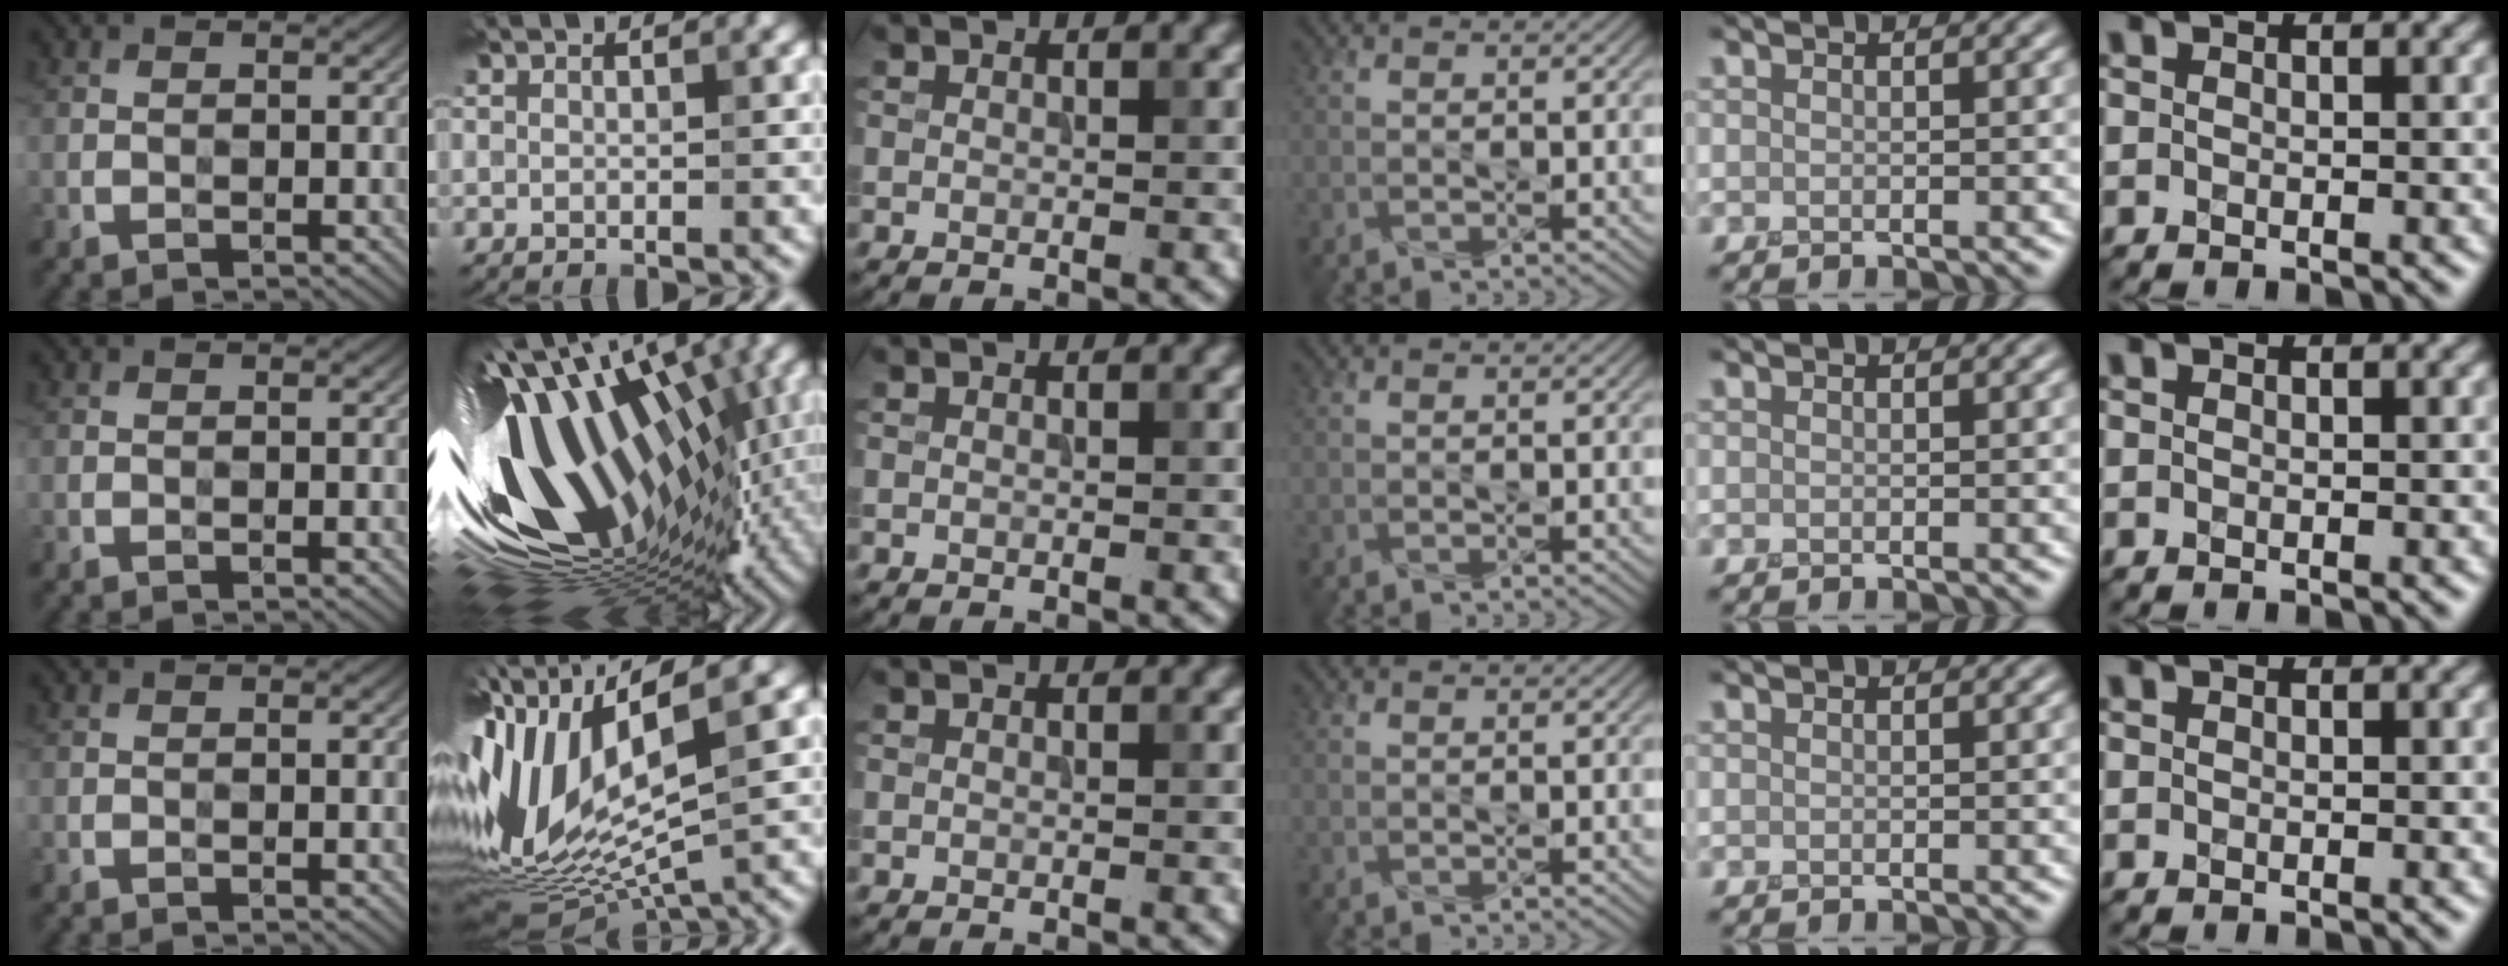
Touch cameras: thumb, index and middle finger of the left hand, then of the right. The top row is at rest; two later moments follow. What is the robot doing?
{"motion": "press", "object": "sticky note"}